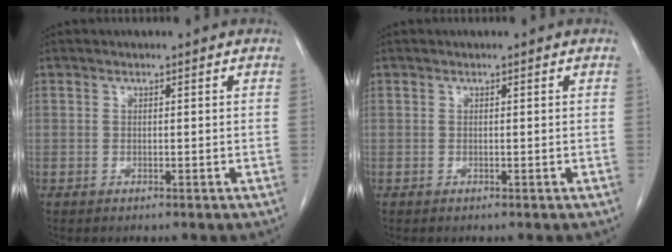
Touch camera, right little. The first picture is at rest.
{"total": 0.0}